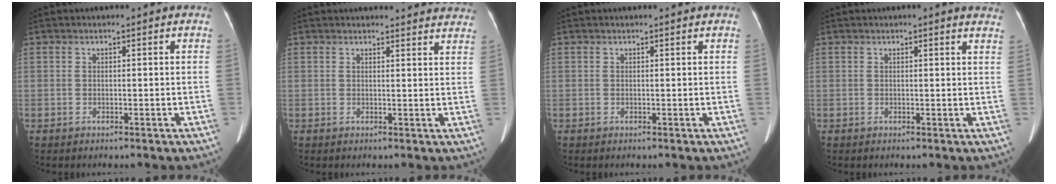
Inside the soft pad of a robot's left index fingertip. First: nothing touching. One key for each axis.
{"total": 14.0, "fx": 13.6, "fy": 2.3, "fz": 2.6, "tx": 0.000, "ty": -0.019, "tz": 0.130}
{"total": 0.6, "fx": 0.6, "fy": 0.0, "fz": 0.1, "tx": -0.006, "ty": 0.000, "tz": 0.008}
{"total": 3.9, "fx": 3.5, "fy": 0.6, "fz": 1.6, "tx": -0.010, "ty": -0.001, "tz": 0.019}